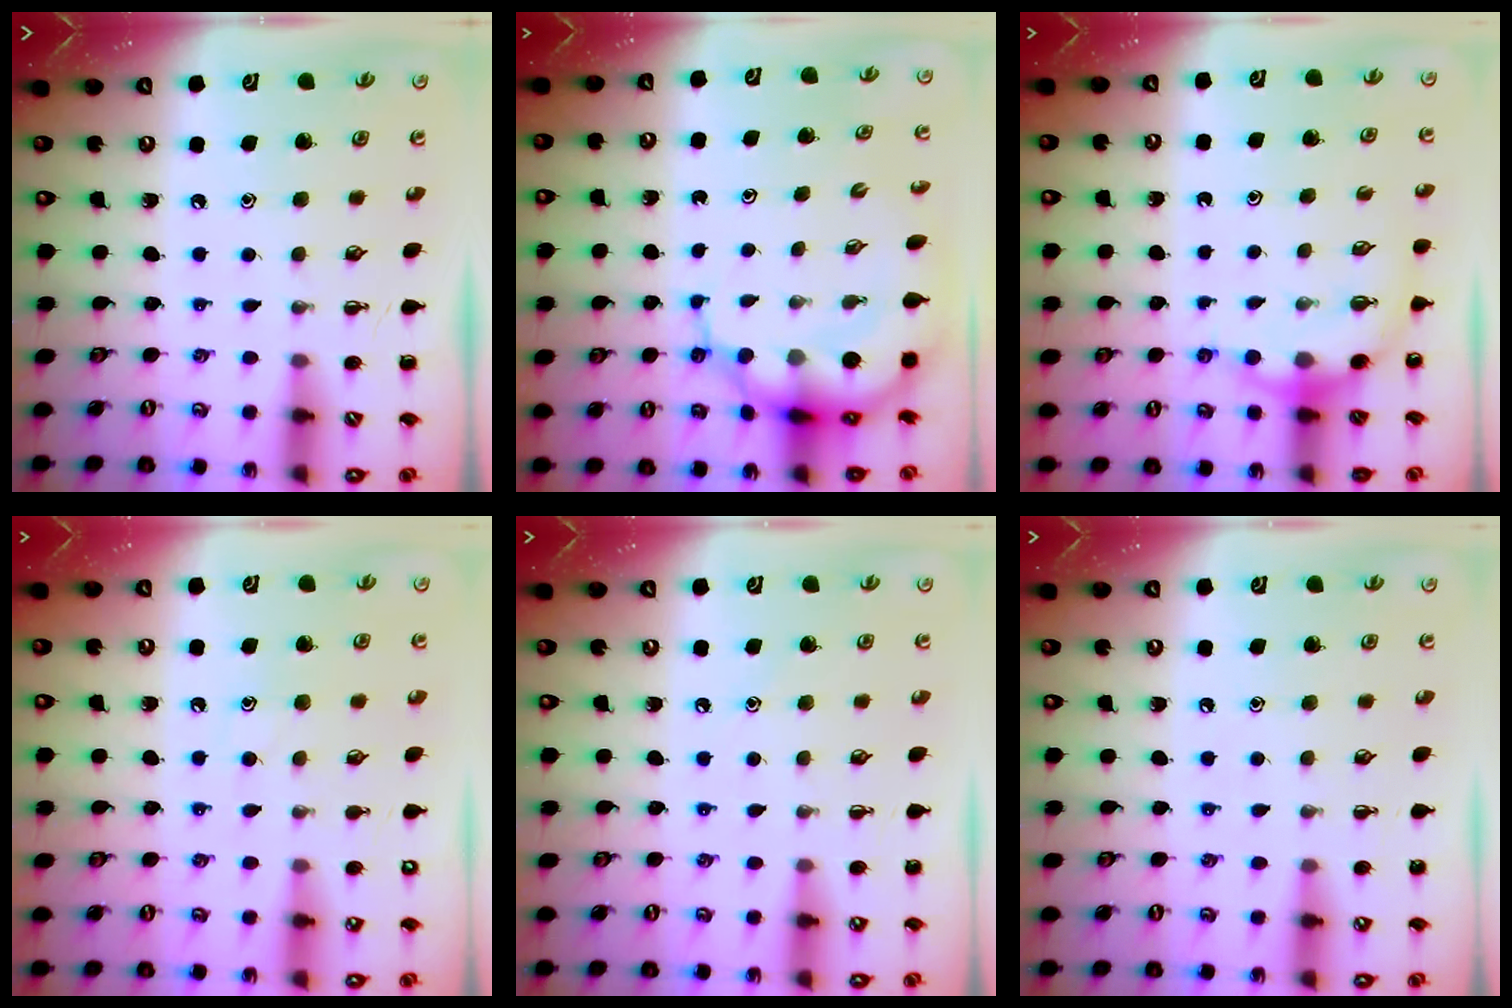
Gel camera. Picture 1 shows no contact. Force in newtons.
{"total": 9.1, "press": 8.8, "slide": 2.3}
{"total": 5.4, "press": 5.4, "slide": 0.6}
{"total": 7.0, "press": 6.9, "slide": 1.2}
{"total": 7.8, "press": 7.4, "slide": 2.6}
{"total": 6.7, "press": 6.3, "slide": 2.3}